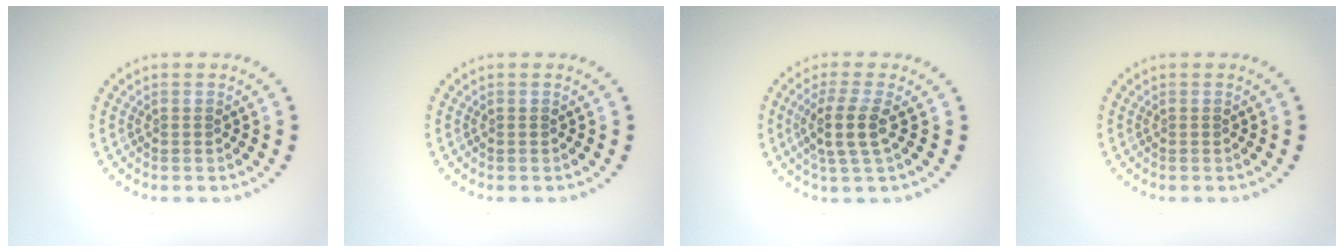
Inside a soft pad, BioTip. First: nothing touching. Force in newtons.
{"total": 0.0}
{"total": 3.2, "press": 2.6, "slide": 1.9}
{"total": 0.0}